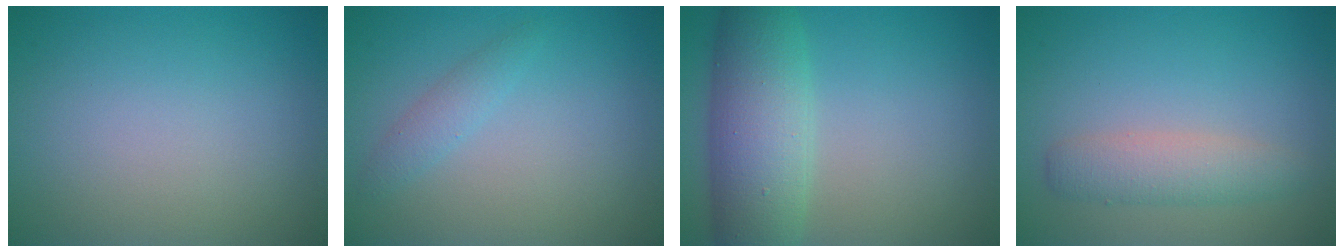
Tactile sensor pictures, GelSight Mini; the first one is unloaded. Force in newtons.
{"total": 1.5, "press": 1.5, "slide": 0.1}
{"total": 7.2, "press": 7.2, "slide": 0.2}
{"total": 2.9, "press": 2.9, "slide": 0.1}